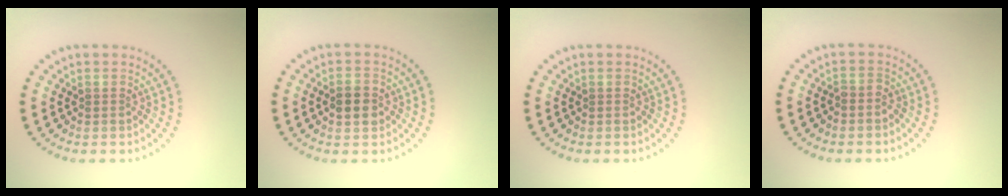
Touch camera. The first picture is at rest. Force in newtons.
{"total": 2.7, "press": 2.7, "slide": 0.1}
{"total": 0.0}
{"total": 0.8, "press": 0.6, "slide": 0.5}